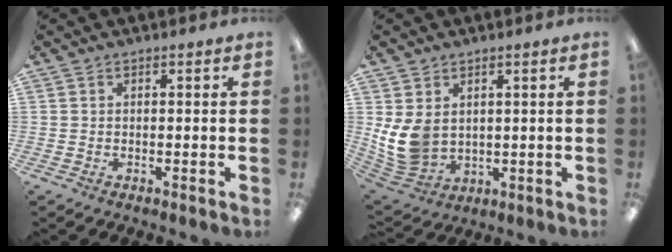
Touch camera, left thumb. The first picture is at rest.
{"total": 10.2, "force": [1.5, 7.7, 6.6], "torque": [-0.157, -0.009, 0.033]}